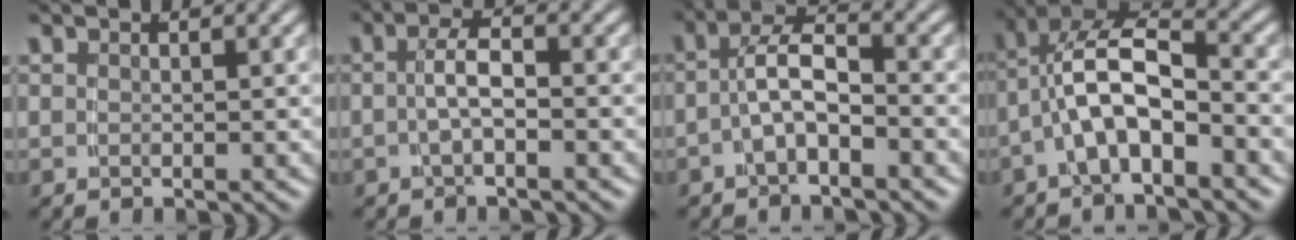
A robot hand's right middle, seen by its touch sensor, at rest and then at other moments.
{"total": 2.5, "force": [-0.9, 0.3, 2.3], "torque": [-0.036, 0.005, -0.016]}
{"total": 3.7, "force": [-1.4, 1.6, 3.1], "torque": [-0.055, -0.001, -0.027]}
{"total": 6.9, "force": [-0.9, 4.5, 5.1], "torque": [-0.110, -0.026, -0.009]}